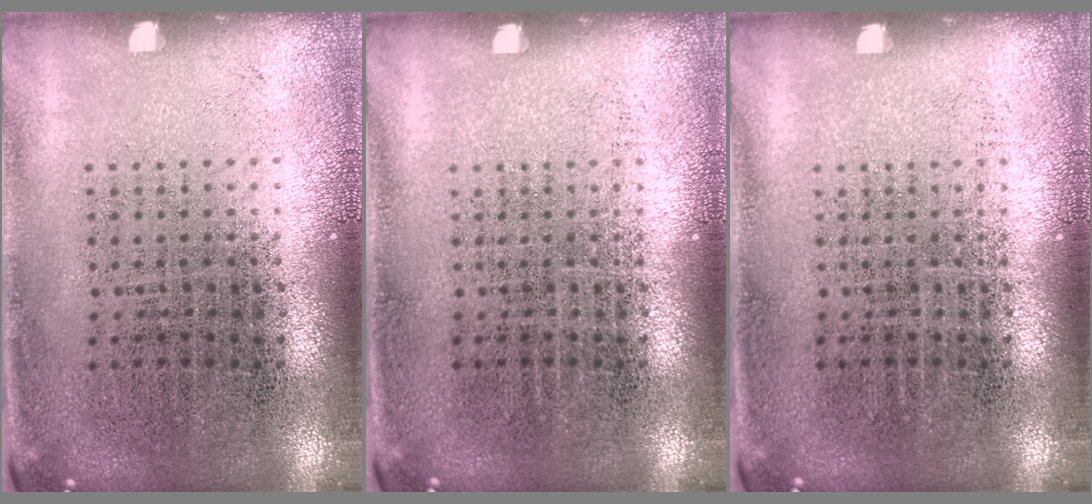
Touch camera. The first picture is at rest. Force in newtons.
{"total": 0.0}
{"total": 0.0}